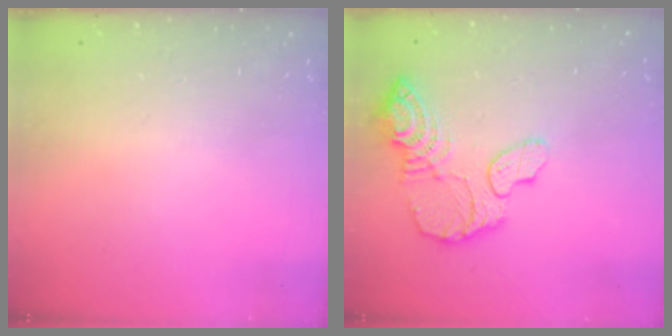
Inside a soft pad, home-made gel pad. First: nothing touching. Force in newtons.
{"total": 14.9, "press": 14.8, "slide": 1.5}